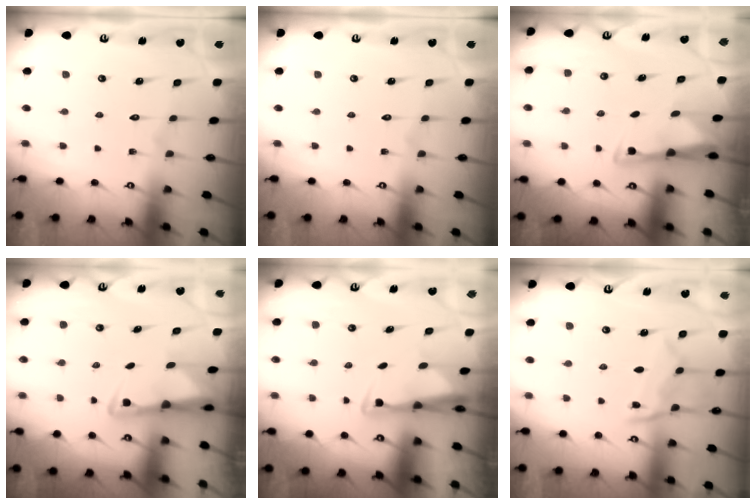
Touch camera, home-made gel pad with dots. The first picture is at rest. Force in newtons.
{"total": 0.0}
{"total": 3.1, "press": 3.1, "slide": 0.4}
{"total": 2.9, "press": 2.8, "slide": 0.5}
{"total": 2.8, "press": 2.6, "slide": 0.9}
{"total": 9.6, "press": 9.6, "slide": 0.9}